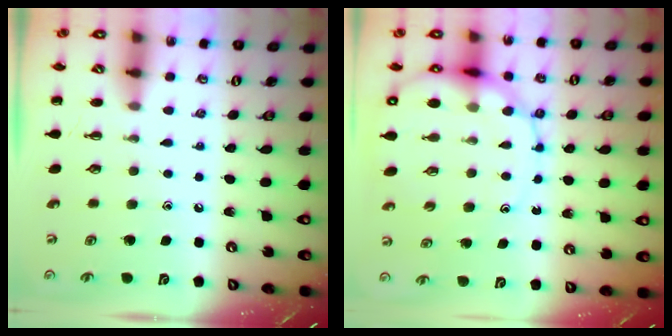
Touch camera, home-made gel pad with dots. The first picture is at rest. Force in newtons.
{"total": 14.0, "press": 13.7, "slide": 3.2}